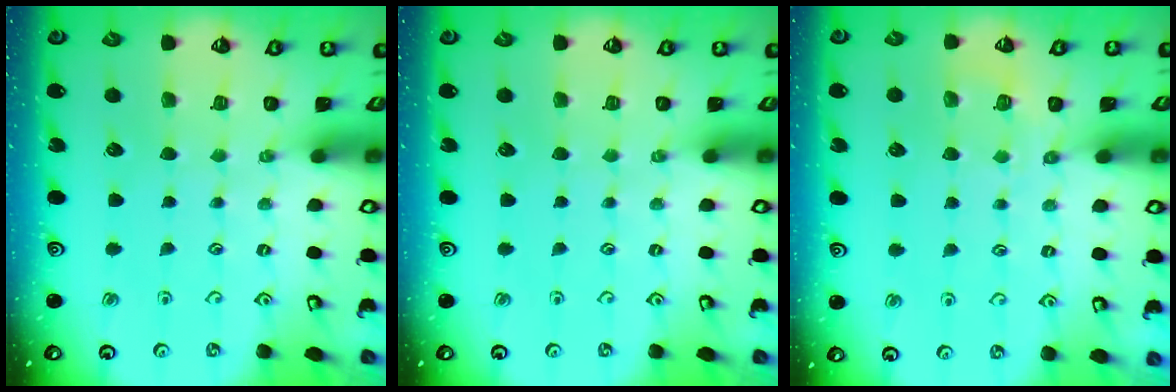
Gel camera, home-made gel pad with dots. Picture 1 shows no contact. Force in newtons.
{"total": 0.0}
{"total": 3.3, "press": 3.0, "slide": 1.5}